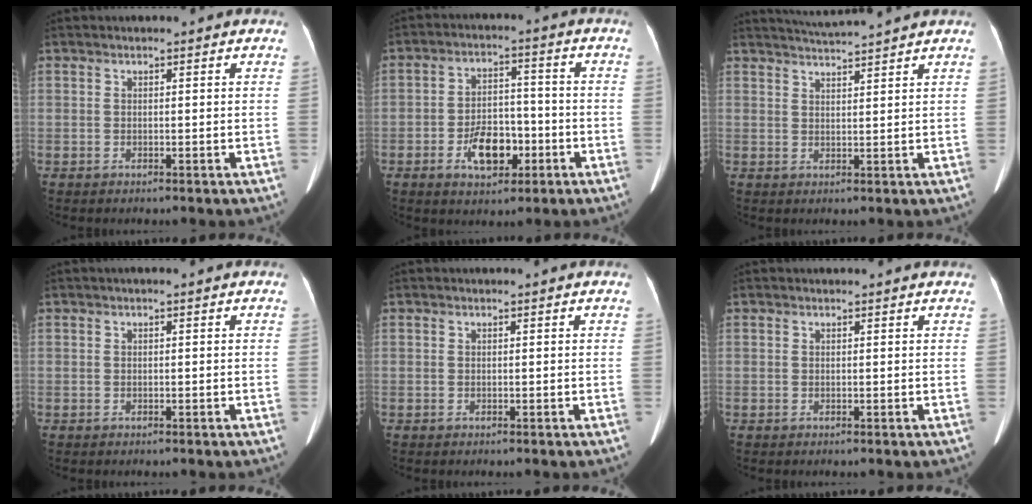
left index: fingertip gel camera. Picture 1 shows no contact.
{"total": 7.8, "force": [-3.2, 4.3, 5.7], "torque": [-0.108, 0.012, -0.049]}
{"total": 5.9, "force": [5.6, -1.1, 1.4], "torque": [-0.027, 0.016, 0.086]}
{"total": 0.0}
{"total": 0.0}
{"total": 1.6, "force": [1.5, 0.3, 0.3], "torque": [-0.012, 0.012, 0.013]}